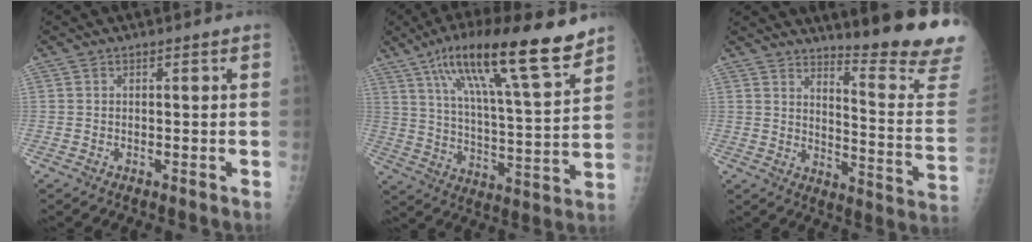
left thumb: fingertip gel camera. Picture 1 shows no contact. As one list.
[{"total": 21.6, "force": [14.3, 3.5, 15.8], "torque": [-0.246, -0.048, 0.237]}, {"total": 18.9, "force": [16.7, 0.5, 8.8], "torque": [-0.103, -0.191, 0.208]}]